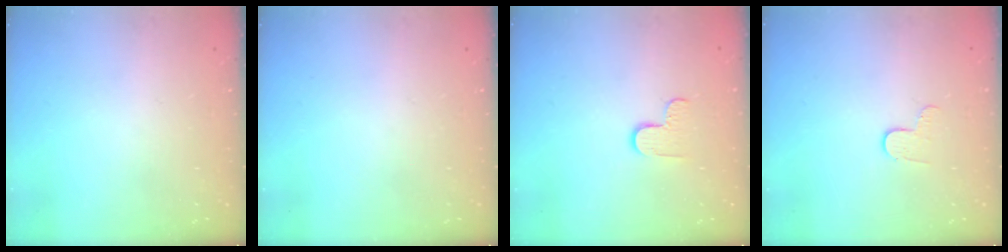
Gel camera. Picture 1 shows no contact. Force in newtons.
{"total": 0.0}
{"total": 5.1, "press": 5.0, "slide": 0.5}
{"total": 3.5, "press": 3.5, "slide": 0.3}